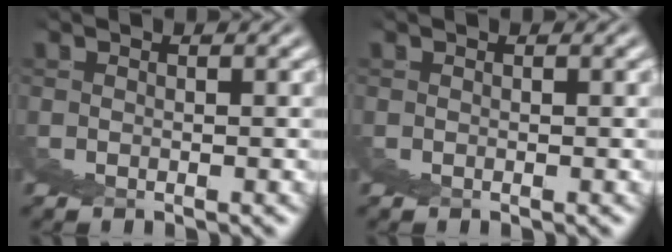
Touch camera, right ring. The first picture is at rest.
{"total": 0.0}